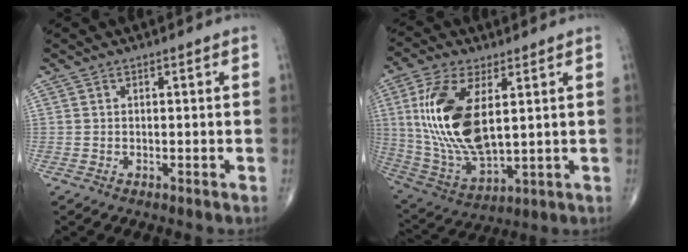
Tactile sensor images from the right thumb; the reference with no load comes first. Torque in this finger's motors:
{"motor_torque": [0.29, 0.63, 1.97, 0.80, 0.52]}